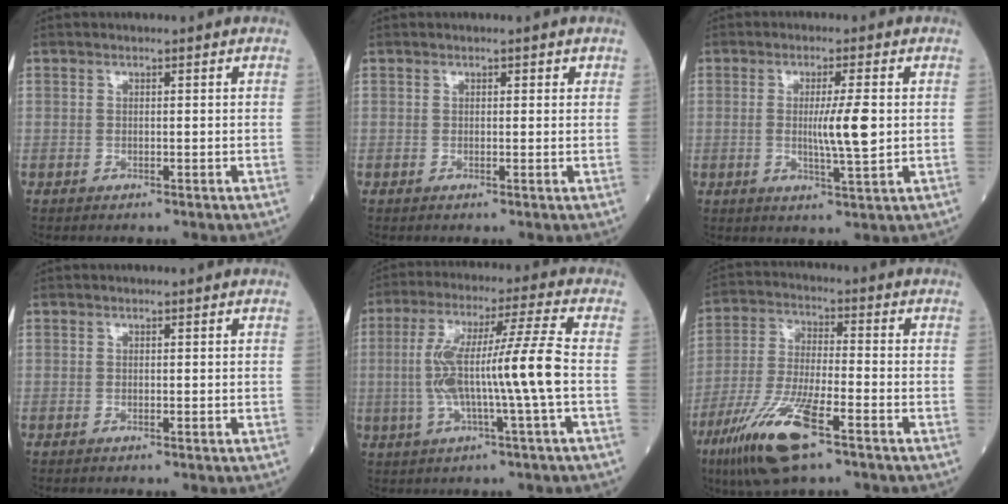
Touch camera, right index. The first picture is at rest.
{"total": 0.9, "force": [0.5, 0.5, 0.5], "torque": [-0.002, 0.002, 0.003]}
{"total": 6.1, "force": [0.2, 0.1, 6.1], "torque": [-0.104, -0.009, 0.003]}
{"total": 0.0}
{"total": 12.1, "force": [-1.2, -0.8, 12.1], "torque": [-0.232, 0.018, -0.023]}
{"total": 13.3, "force": [-7.6, 2.2, 10.6], "torque": [-0.223, -0.028, -0.140]}